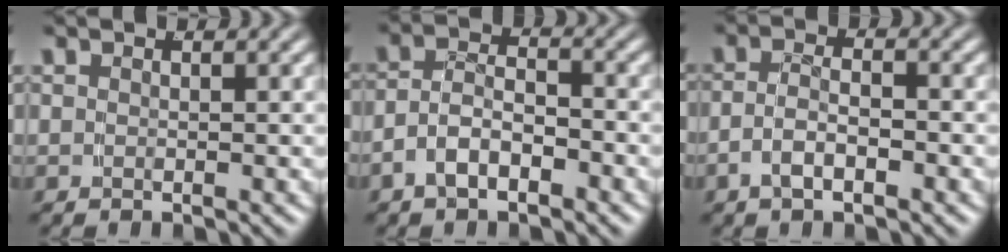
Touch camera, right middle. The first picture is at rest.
{"total": 4.2, "force": [-2.2, 2.7, 2.4], "torque": [-0.045, -0.010, -0.036]}
{"total": 2.8, "force": [-1.5, 1.2, 2.0], "torque": [-0.037, -0.006, -0.025]}